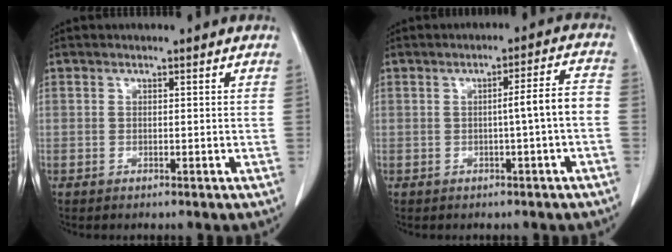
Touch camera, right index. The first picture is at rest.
{"total": 4.8, "force": [-1.0, -0.5, 4.6], "torque": [-0.065, 0.010, -0.014]}